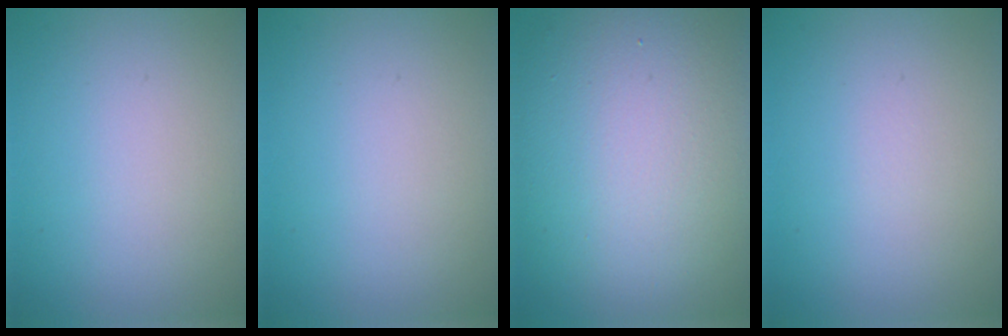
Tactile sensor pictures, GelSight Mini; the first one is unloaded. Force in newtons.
{"total": 0.0}
{"total": 15.3, "press": 15.3, "slide": 1.2}
{"total": 0.0}